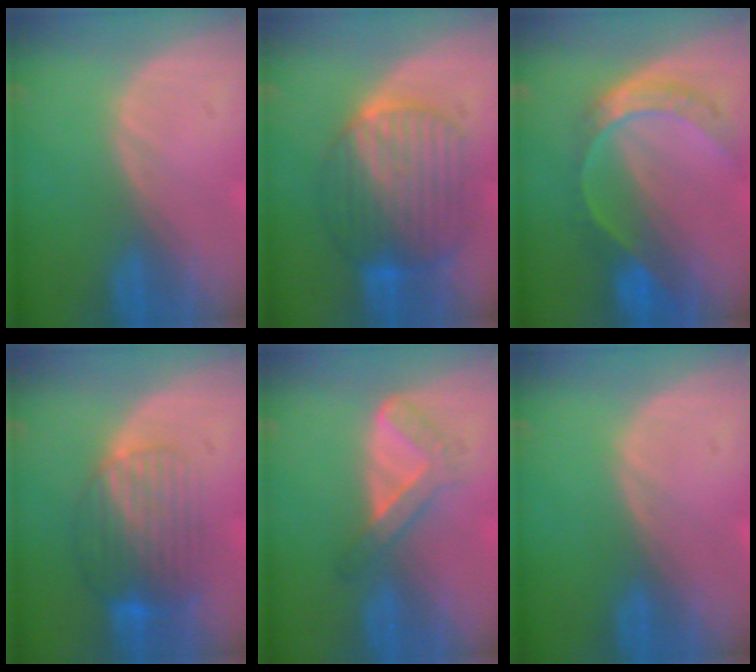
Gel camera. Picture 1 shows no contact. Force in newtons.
{"total": 10.2, "press": 10.2, "slide": 0.8}
{"total": 7.7, "press": 6.4, "slide": 4.4}
{"total": 8.4, "press": 7.2, "slide": 4.4}
{"total": 4.8, "press": 4.3, "slide": 2.1}
{"total": 0.0}